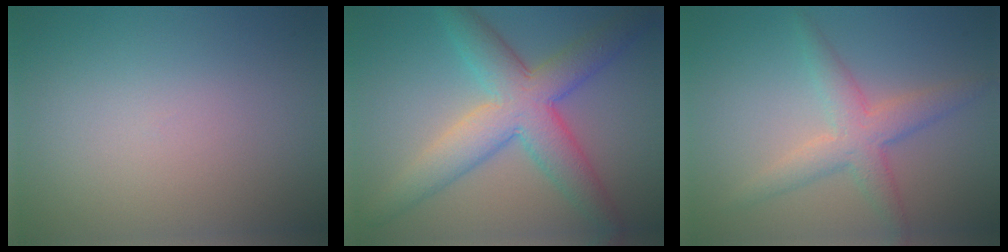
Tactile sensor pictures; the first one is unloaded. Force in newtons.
{"total": 7.8, "press": 7.8, "slide": 0.2}
{"total": 3.7, "press": 3.7, "slide": 0.1}